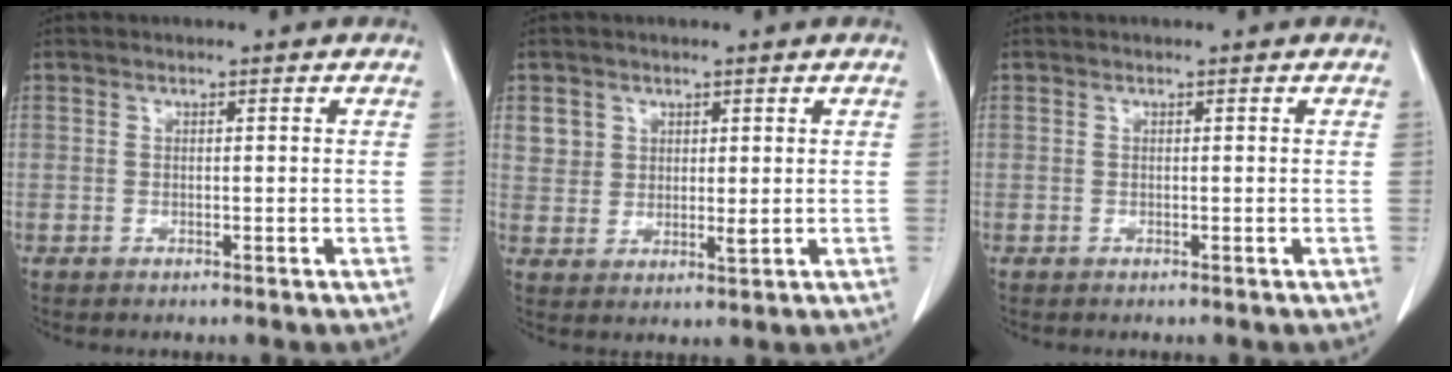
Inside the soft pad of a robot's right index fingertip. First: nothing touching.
{"total": 4.6, "force": [2.2, 3.8, 1.3], "torque": [-0.014, -0.004, 0.046]}
{"total": 0.0}